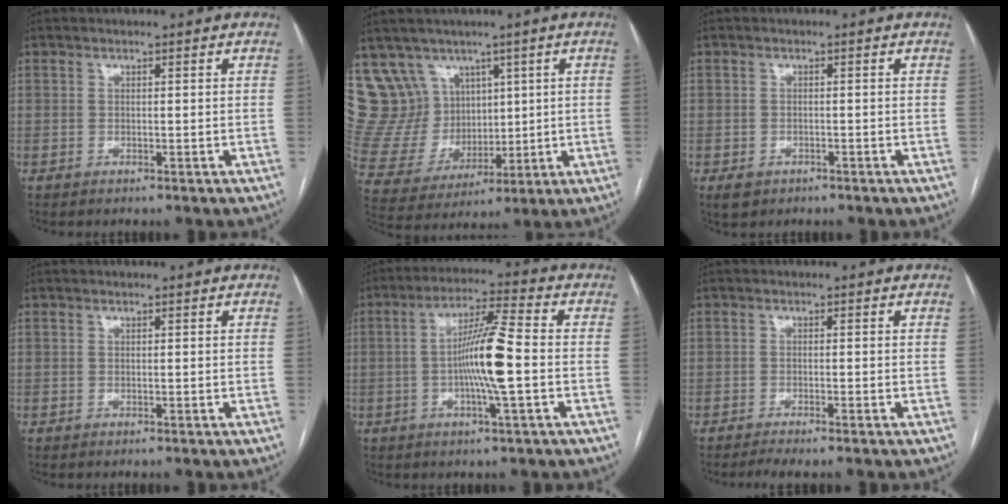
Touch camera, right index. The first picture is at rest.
{"total": 13.4, "force": [8.1, 10.1, 3.1], "torque": [-0.079, 0.054, 0.185]}
{"total": 2.3, "force": [-1.3, 1.8, 0.7], "torque": [-0.009, 0.003, -0.014]}
{"total": 0.0}
{"total": 10.1, "force": [-1.3, 0.0, 10.0], "torque": [-0.182, 0.004, -0.032]}
{"total": 1.8, "force": [-1.4, -0.2, 1.0], "torque": [-0.012, 0.001, -0.021]}